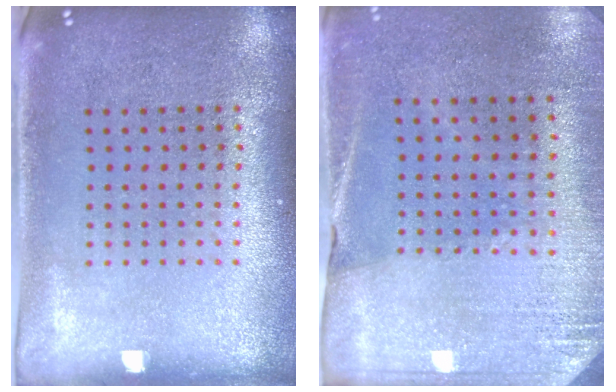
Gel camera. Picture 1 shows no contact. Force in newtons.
{"total": 2.7, "press": 2.6, "slide": 0.9}